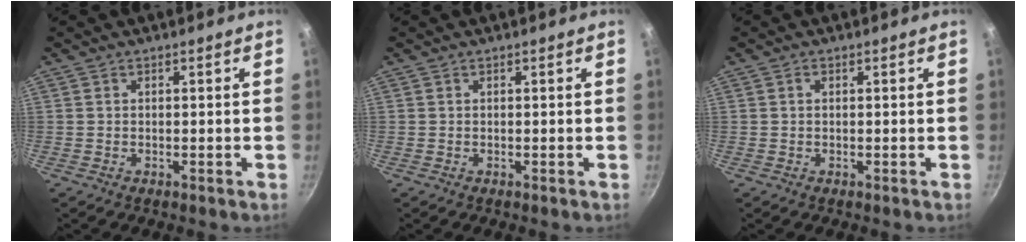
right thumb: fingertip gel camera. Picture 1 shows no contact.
{"total": 0.0}
{"total": 0.6, "force": [0.1, 0.5, 0.4], "torque": [-0.007, 0.004, 0.002]}